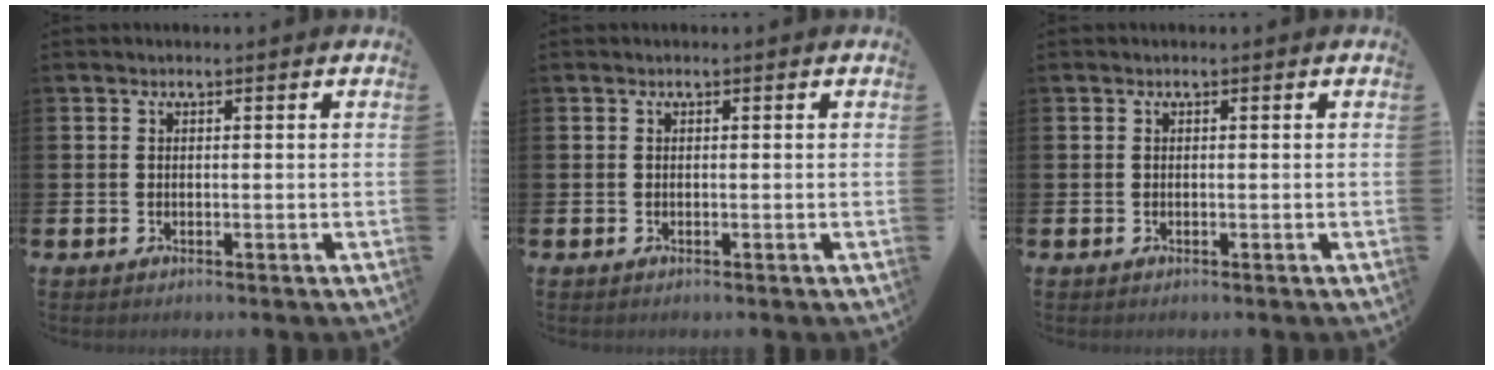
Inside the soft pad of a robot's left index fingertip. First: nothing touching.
{"total": 0.0}
{"total": 0.0}